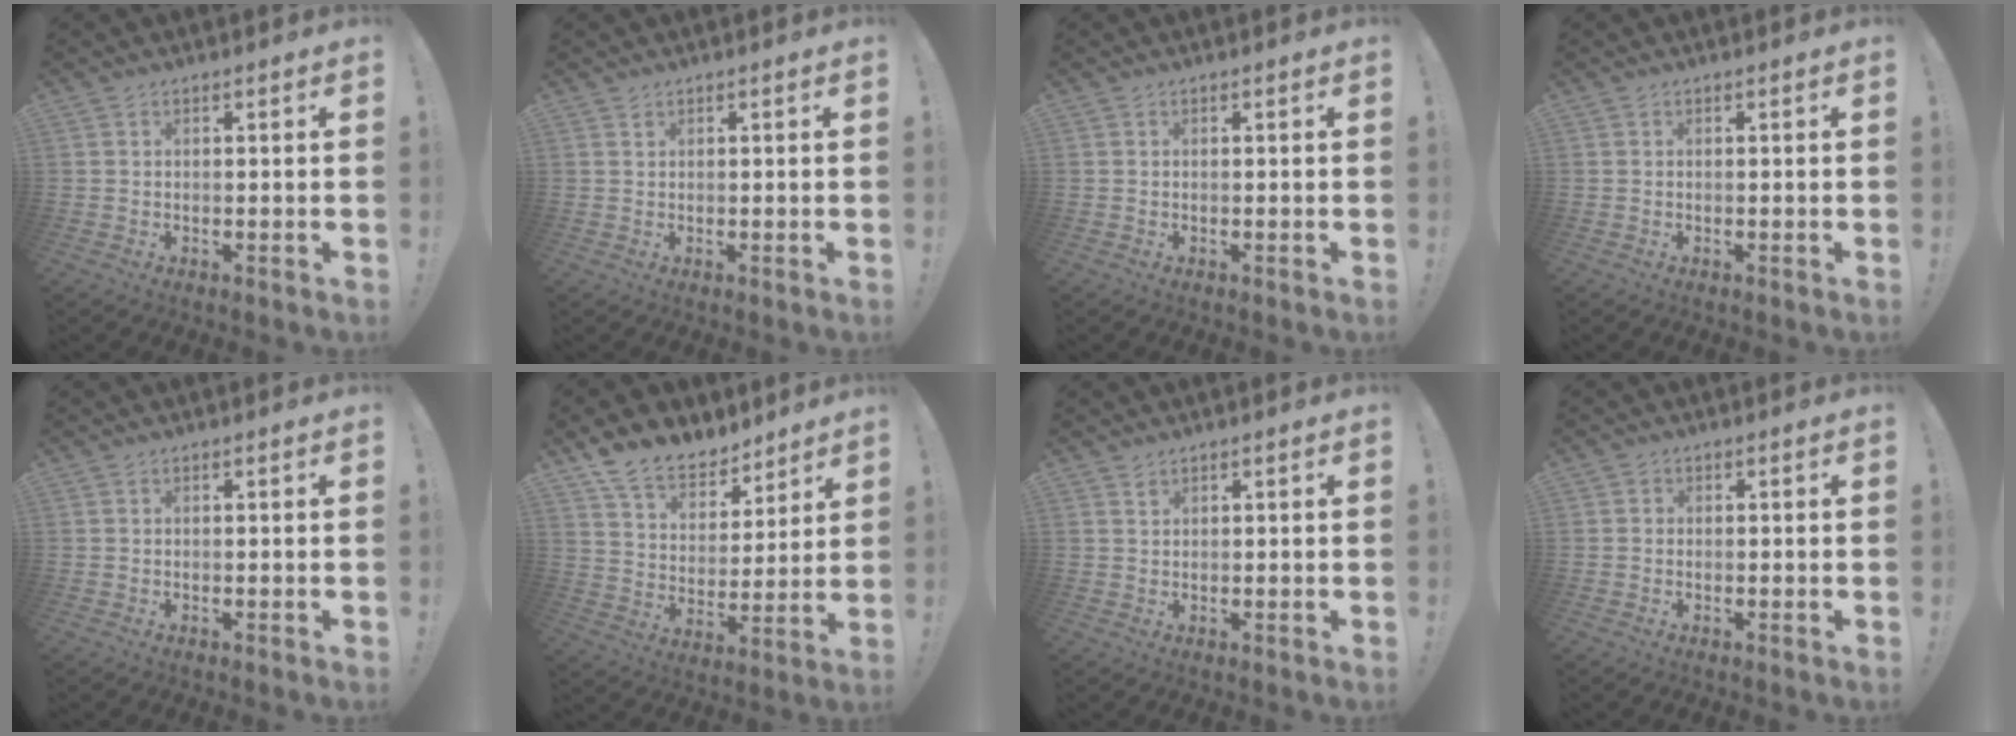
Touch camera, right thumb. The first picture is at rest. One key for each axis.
{"total": 0.9, "fx": 0.7, "fy": 0.4, "fz": 0.3, "tx": -0.005, "ty": -0.001, "tz": 0.014}
{"total": 0.0}
{"total": 0.0}
{"total": 0.0}
{"total": 13.0, "fx": 10.6, "fy": 6.5, "fz": 3.8, "tx": -0.078, "ty": -0.077, "tz": 0.200}
{"total": 1.1, "fx": 1.0, "fy": 0.5, "fz": 0.3, "tx": 0.003, "ty": -0.005, "tz": 0.017}
{"total": 0.8, "fx": -0.2, "fy": 0.8, "fz": 0.1, "tx": 0.000, "ty": 0.002, "tz": -0.003}